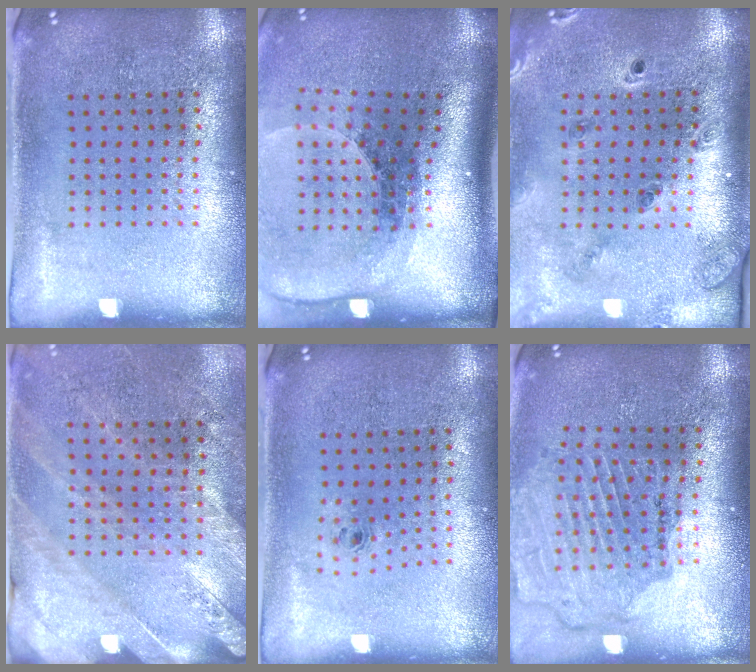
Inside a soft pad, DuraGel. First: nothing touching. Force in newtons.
{"total": 2.6, "press": 1.9, "slide": 1.8}
{"total": 1.6, "press": 1.5, "slide": 0.4}
{"total": 2.5, "press": 2.3, "slide": 0.8}
{"total": 0.7, "press": 0.3, "slide": 0.6}
{"total": 1.6, "press": 1.6, "slide": 0.0}